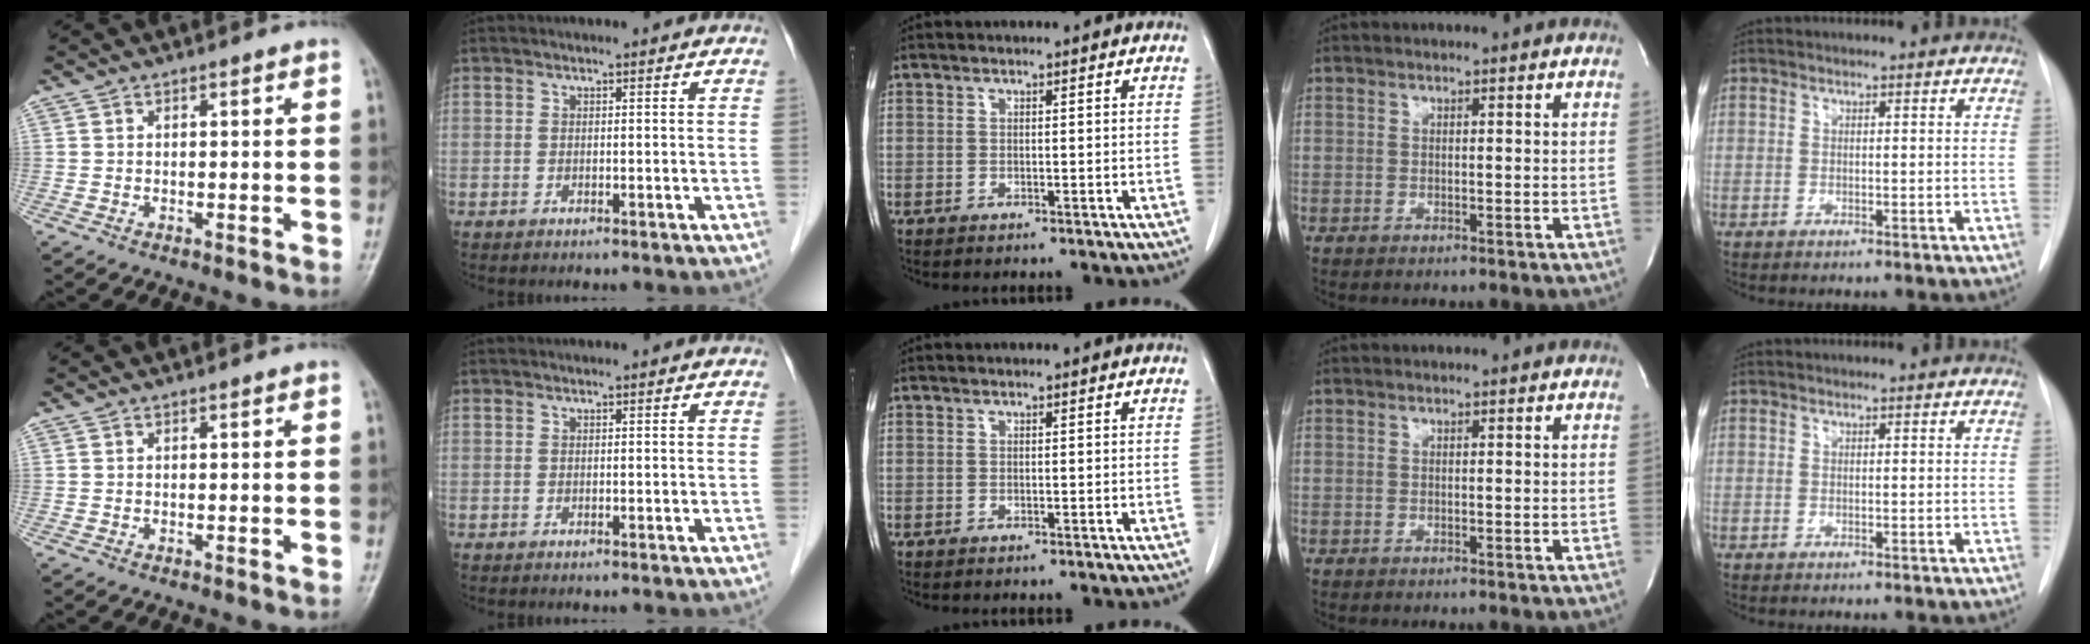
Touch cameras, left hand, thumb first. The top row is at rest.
{}